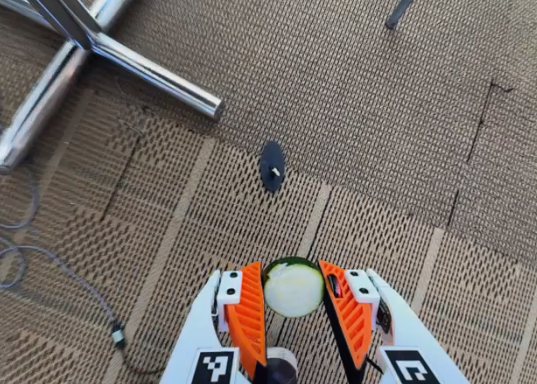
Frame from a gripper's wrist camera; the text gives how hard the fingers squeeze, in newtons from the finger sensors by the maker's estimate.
{"total": 9.5, "left": 9.1, "right": 9.8}